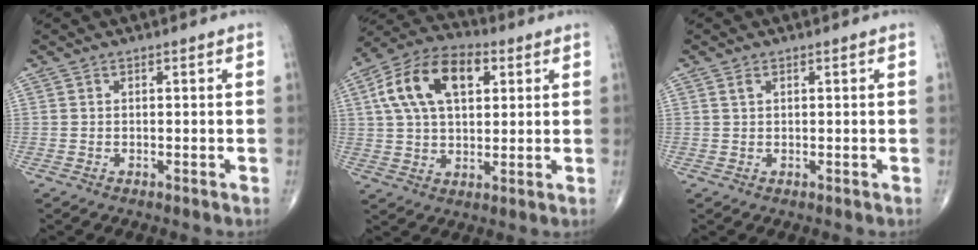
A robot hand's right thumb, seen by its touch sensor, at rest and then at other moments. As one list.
[{"total": 15.7, "force": [4.8, 9.2, 11.8], "torque": [-0.202, 0.014, 0.078]}, {"total": 1.0, "force": [0.5, 0.6, 0.7], "torque": [-0.014, 0.004, 0.010]}]